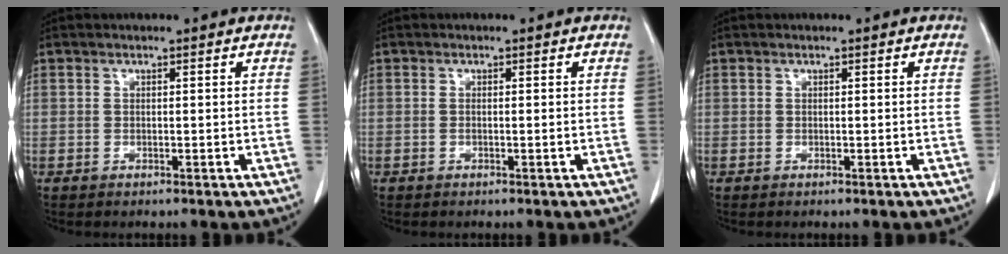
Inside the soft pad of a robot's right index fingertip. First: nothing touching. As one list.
[{"total": 0.5, "force": [-0.1, 0.0, 0.5], "torque": [-0.010, 0.000, 0.000]}, {"total": 0.0}]